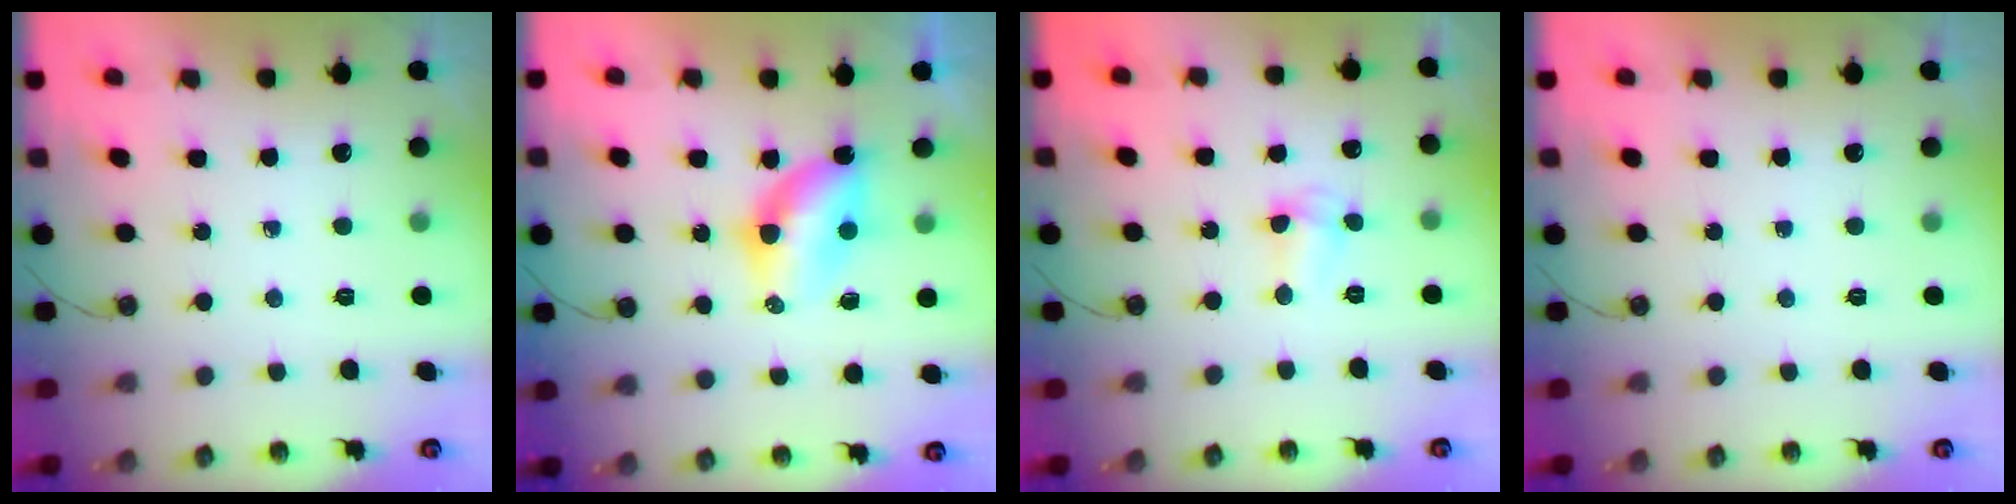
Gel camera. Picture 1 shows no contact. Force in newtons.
{"total": 6.5, "press": 6.4, "slide": 0.6}
{"total": 2.9, "press": 2.9, "slide": 0.3}
{"total": 0.0}